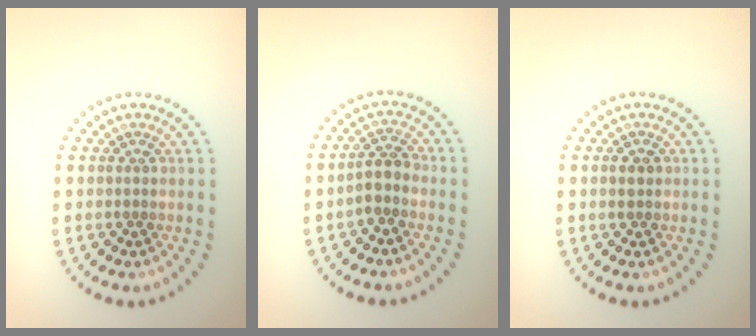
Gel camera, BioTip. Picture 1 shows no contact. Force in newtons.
{"total": 2.1, "press": 1.7, "slide": 1.2}
{"total": 1.4, "press": 1.4, "slide": 0.1}